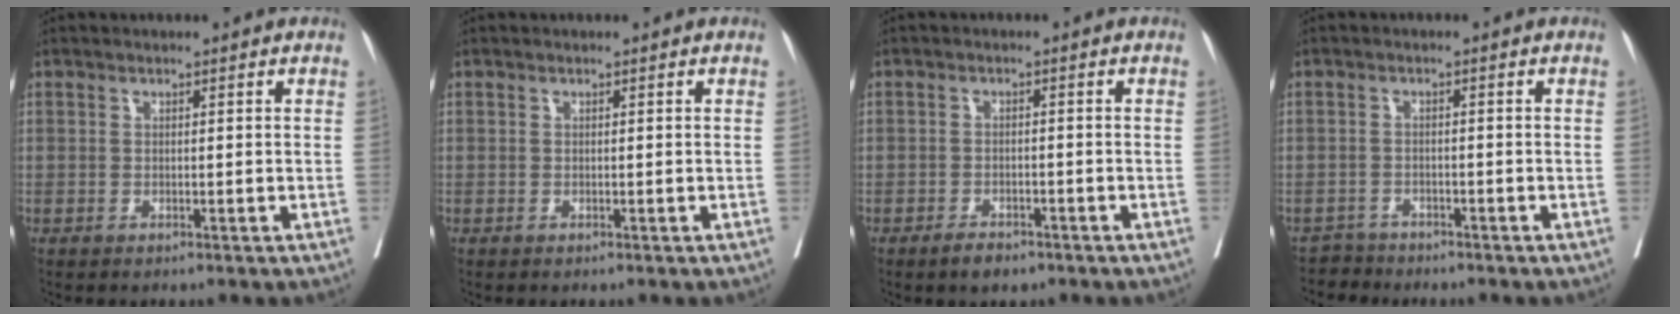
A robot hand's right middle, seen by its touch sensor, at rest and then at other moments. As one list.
[{"total": 0.0}, {"total": 2.8, "force": [-2.0, 1.3, 1.4], "torque": [-0.025, 0.000, -0.028]}, {"total": 2.6, "force": [-2.2, 0.6, -1.2], "torque": [0.022, -0.004, -0.044]}]